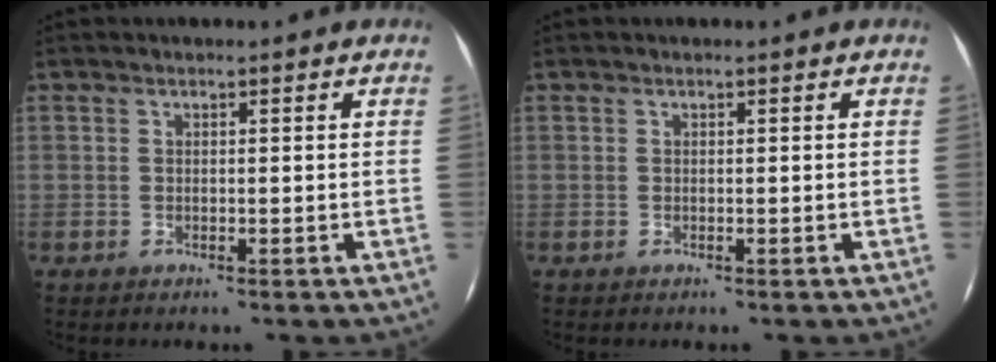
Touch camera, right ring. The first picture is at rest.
{"total": 0.0}